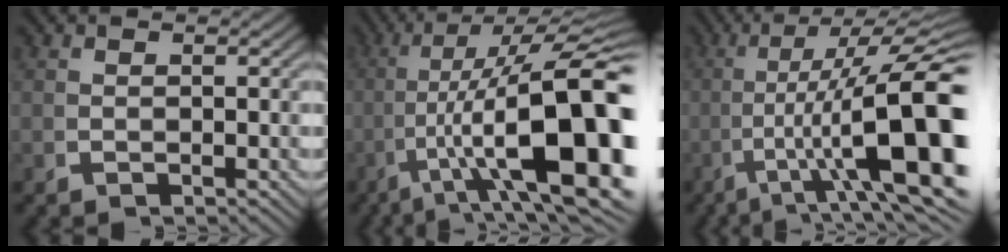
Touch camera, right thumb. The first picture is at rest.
{"total": 18.4, "force": [-1.4, 8.7, 16.1], "torque": [-0.277, -0.058, 0.019]}
{"total": 15.5, "force": [-0.8, 6.8, 14.0], "torque": [-0.233, -0.037, 0.012]}